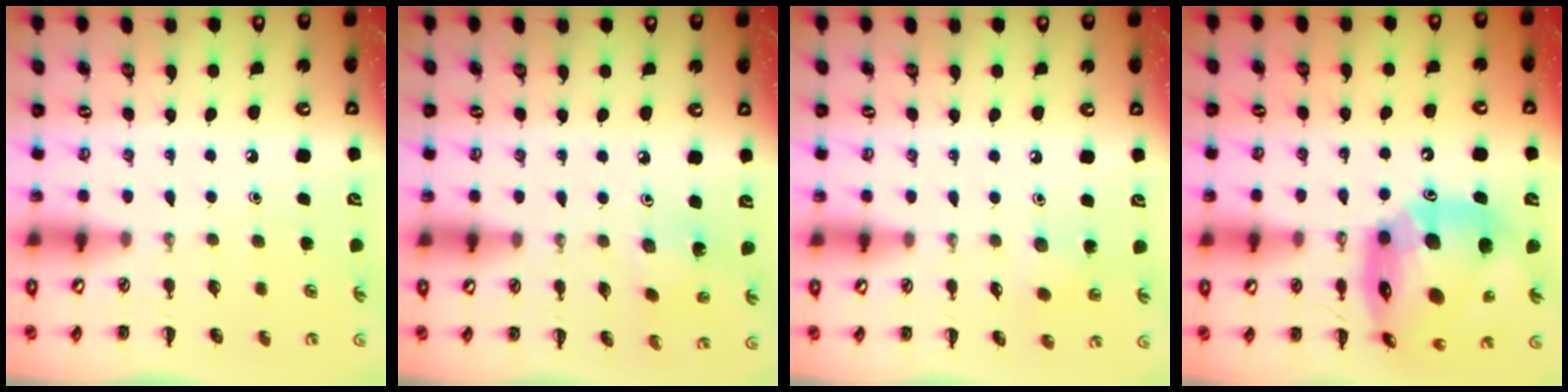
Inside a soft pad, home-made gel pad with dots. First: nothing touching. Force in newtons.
{"total": 1.8, "press": 1.7, "slide": 0.7}
{"total": 5.1, "press": 4.8, "slide": 1.6}
{"total": 20.8, "press": 19.8, "slide": 6.2}